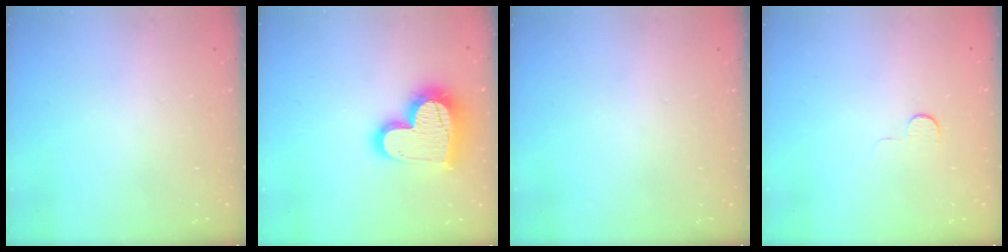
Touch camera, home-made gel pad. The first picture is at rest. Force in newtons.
{"total": 20.1, "press": 20.0, "slide": 1.5}
{"total": 0.0}
{"total": 5.3, "press": 5.3, "slide": 0.5}